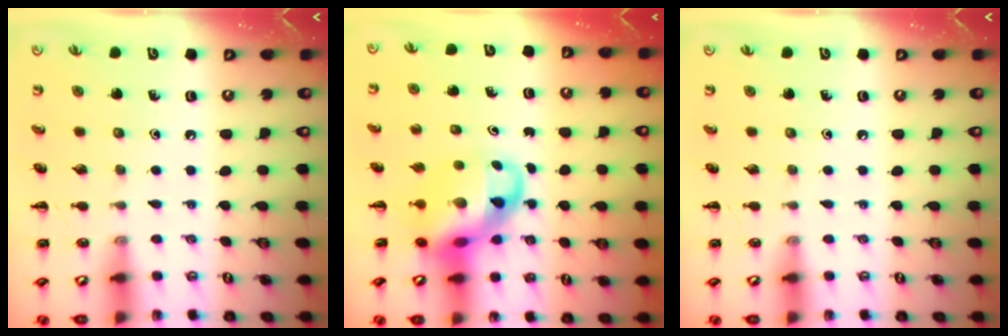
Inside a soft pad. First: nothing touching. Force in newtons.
{"total": 8.8, "press": 8.5, "slide": 2.3}
{"total": 0.0}